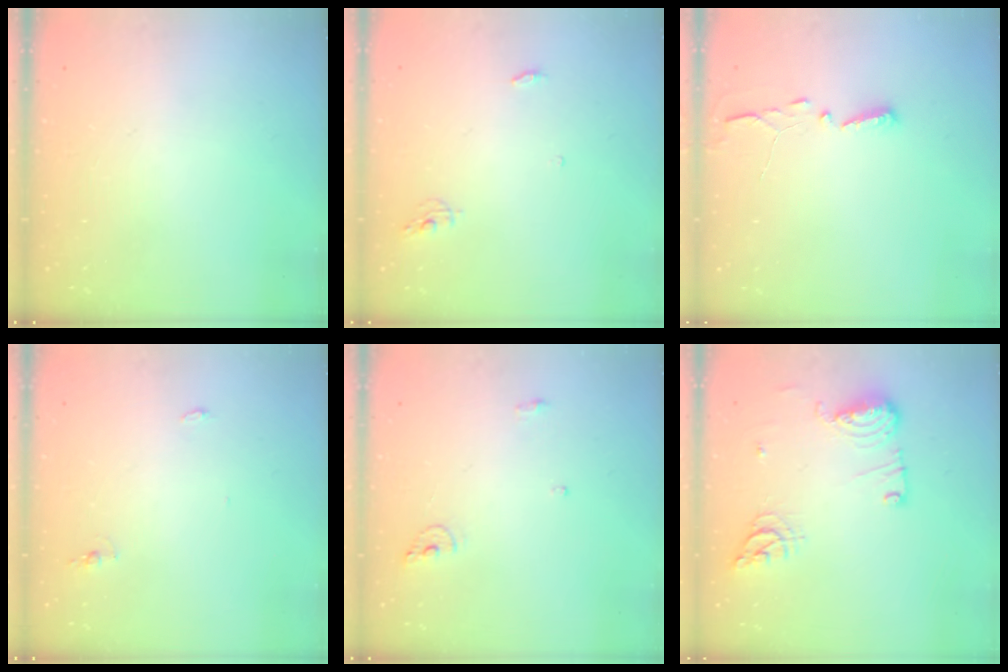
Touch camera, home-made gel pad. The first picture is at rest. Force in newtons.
{"total": 4.2, "press": 4.2, "slide": 0.4}
{"total": 2.9, "press": 2.9, "slide": 0.4}
{"total": 7.7, "press": 4.4, "slide": 6.4}
{"total": 6.3, "press": 6.3, "slide": 0.3}
{"total": 12.4, "press": 12.2, "slide": 2.3}